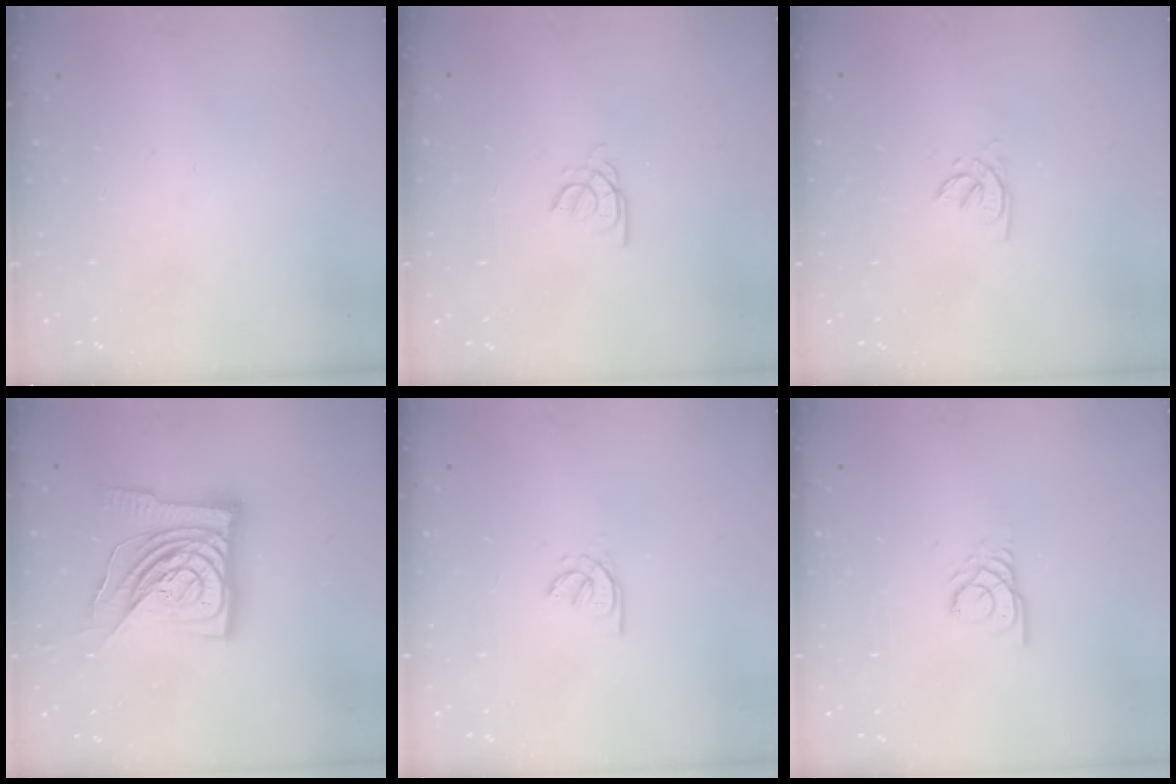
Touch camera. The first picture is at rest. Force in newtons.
{"total": 3.6, "press": 3.6, "slide": 0.4}
{"total": 1.4, "press": 1.4, "slide": 0.2}
{"total": 21.1, "press": 21.0, "slide": 2.2}
{"total": 1.4, "press": 1.3, "slide": 0.4}
{"total": 2.7, "press": 2.7, "slide": 0.2}